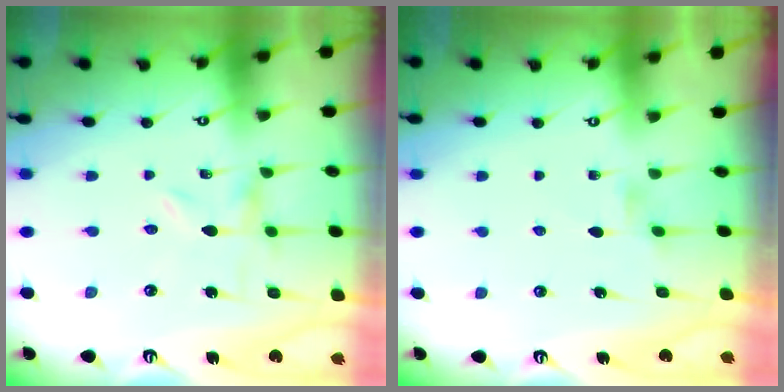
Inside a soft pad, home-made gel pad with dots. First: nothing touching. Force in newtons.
{"total": 0.9, "press": 0.8, "slide": 0.3}